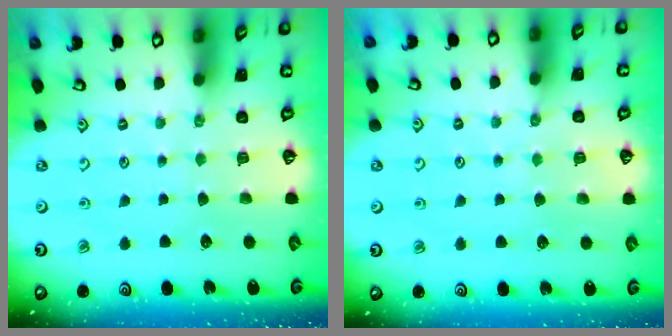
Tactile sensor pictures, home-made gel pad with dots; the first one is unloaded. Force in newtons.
{"total": 4.7, "press": 4.6, "slide": 0.4}